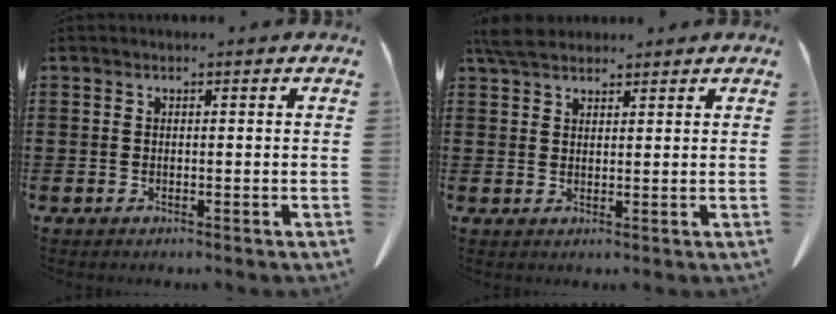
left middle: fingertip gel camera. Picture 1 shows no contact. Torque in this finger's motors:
{"motor_torque": [0.57, 0.27, 0.11, 0.03]}